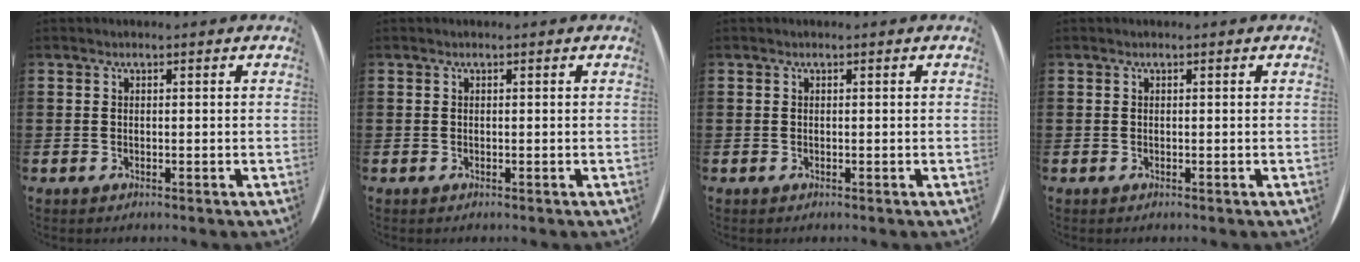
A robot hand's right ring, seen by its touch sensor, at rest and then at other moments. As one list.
[{"total": 0.0}, {"total": 0.0}, {"total": 0.0}]